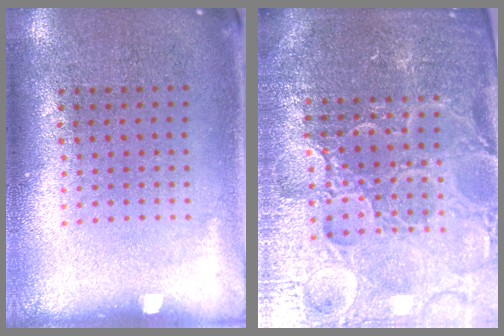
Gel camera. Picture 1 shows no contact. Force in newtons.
{"total": 5.6, "press": 5.1, "slide": 2.3}